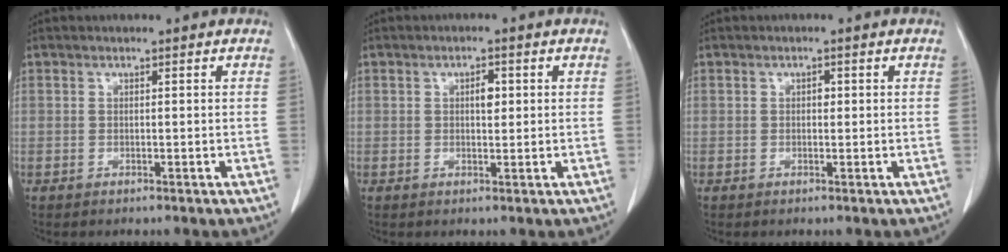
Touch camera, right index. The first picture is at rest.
{"total": 2.1, "force": [0.5, 1.0, 1.8], "torque": [-0.027, 0.002, 0.007]}
{"total": 0.8, "force": [0.1, 0.6, 0.6], "torque": [-0.007, 0.003, 0.000]}